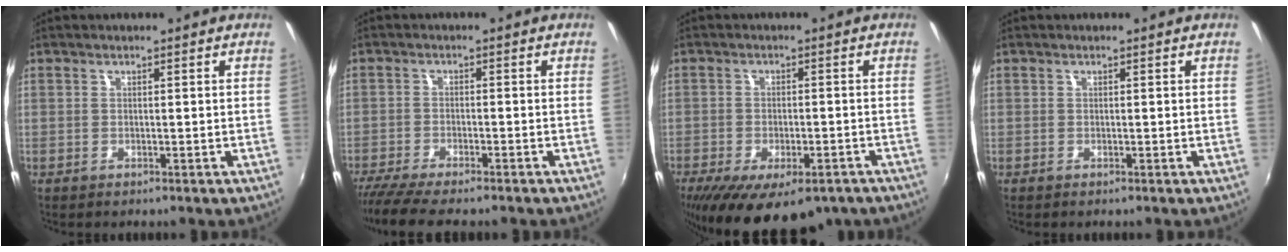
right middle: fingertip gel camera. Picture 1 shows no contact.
{"total": 7.2, "force": [-6.2, 0.5, 3.6], "torque": [-0.091, -0.032, -0.109]}
{"total": 17.6, "force": [-11.7, 7.5, 10.8], "torque": [-0.214, -0.046, -0.159]}
{"total": 0.0}